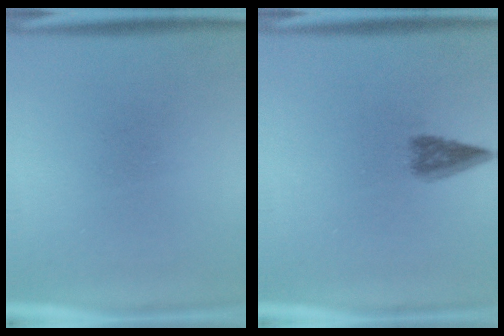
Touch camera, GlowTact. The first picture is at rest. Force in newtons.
{"total": 3.2}